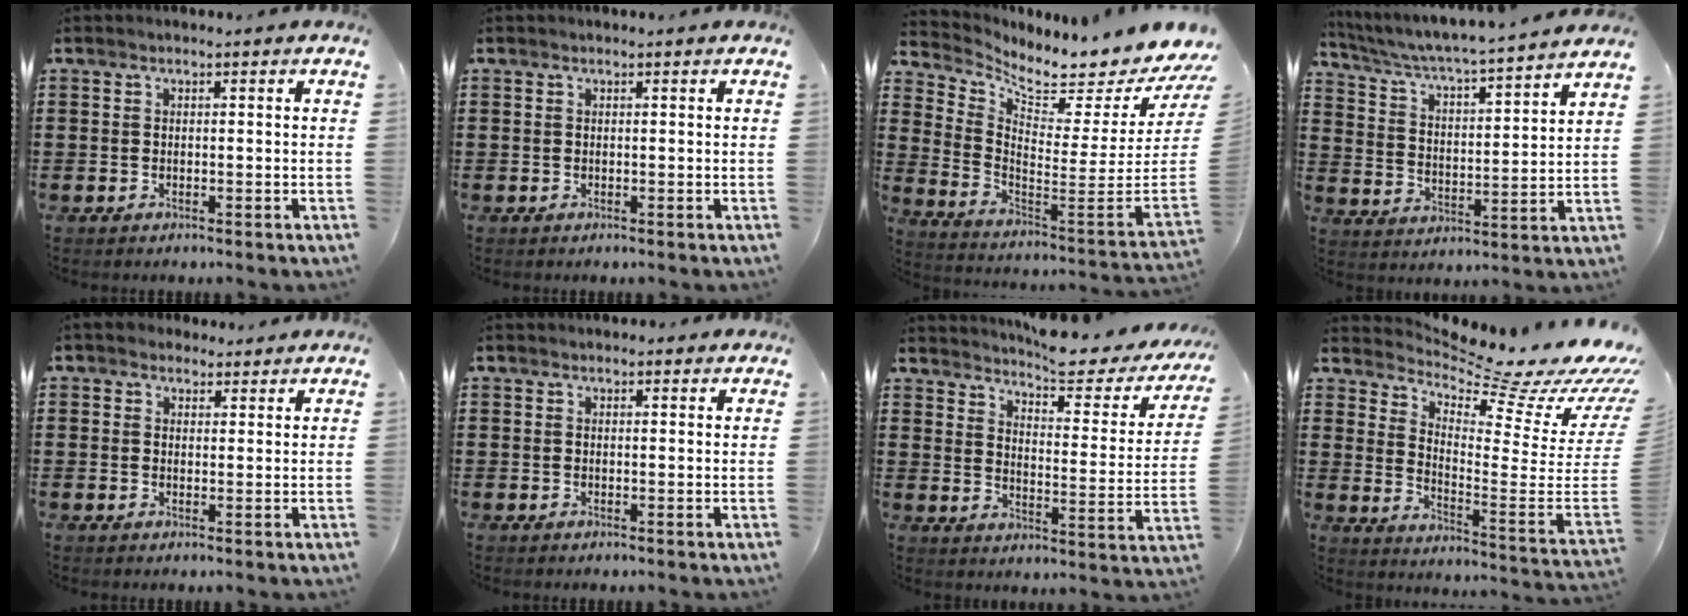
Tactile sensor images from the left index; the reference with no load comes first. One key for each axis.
{"total": 0.0}
{"total": 5.1, "fx": 4.8, "fy": 0.1, "fz": 2.0, "tx": -0.057, "ty": -0.072, "tz": 0.069}
{"total": 4.1, "fx": 3.8, "fy": -0.3, "fz": 1.5, "tx": -0.050, "ty": -0.036, "tz": 0.054}
{"total": 2.4, "fx": 1.8, "fy": 1.5, "fz": 0.2, "tx": -0.003, "ty": 0.005, "tz": 0.033}
{"total": 1.0, "fx": 0.9, "fy": 0.4, "fz": 0.2, "tx": -0.006, "ty": 0.004, "tz": 0.017}
{"total": 6.3, "fx": 5.9, "fy": 0.5, "fz": 2.4, "tx": -0.060, "ty": -0.037, "tz": 0.097}
{"total": 9.0, "fx": 8.0, "fy": 1.1, "fz": 4.0, "tx": -0.089, "ty": -0.085, "tz": 0.125}